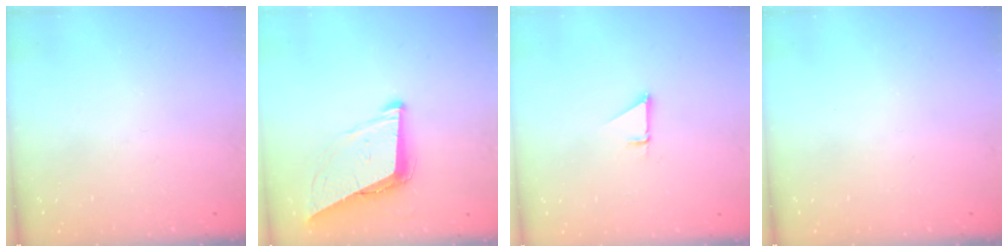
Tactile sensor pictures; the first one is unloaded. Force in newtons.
{"total": 9.3, "press": 9.0, "slide": 2.3}
{"total": 0.9, "press": 0.9, "slide": 0.1}
{"total": 0.0}